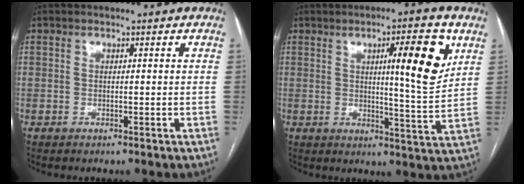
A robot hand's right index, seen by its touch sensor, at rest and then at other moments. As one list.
[{"total": 11.1, "force": [4.3, 0.8, 10.2], "torque": [-0.141, -0.005, 0.056]}]